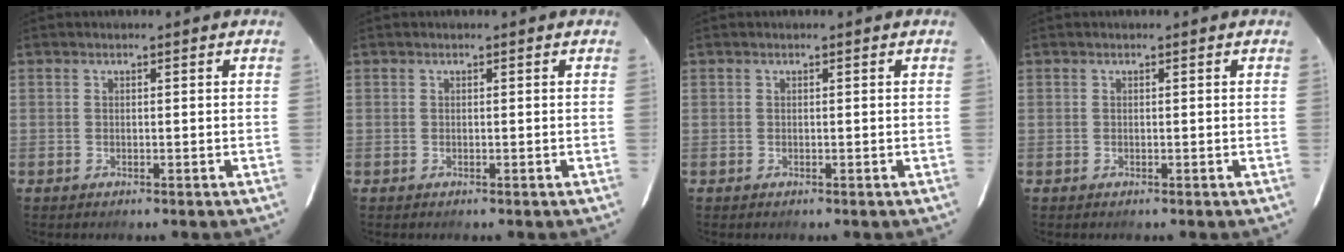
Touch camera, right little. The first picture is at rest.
{"total": 0.0}
{"total": 0.0}
{"total": 0.0}